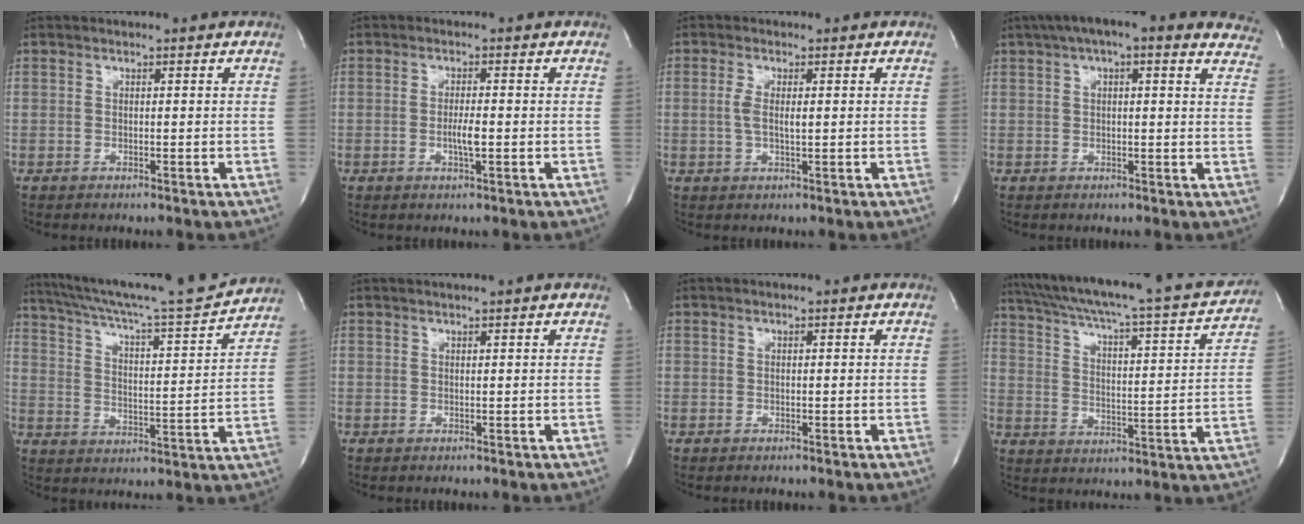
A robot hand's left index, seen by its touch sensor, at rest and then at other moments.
{"total": 2.3, "force": [-0.7, 0.1, 2.1], "torque": [-0.047, -0.010, -0.010]}
{"total": 2.4, "force": [0.0, 0.6, 2.3], "torque": [-0.053, -0.007, 0.004]}
{"total": 17.5, "force": [13.8, 4.5, 9.9], "torque": [-0.141, 0.044, 0.159]}
{"total": 18.3, "force": [17.0, -0.7, 6.9], "torque": [-0.127, -0.034, 0.252]}
{"total": 1.1, "force": [0.9, -0.4, 0.4], "torque": [-0.013, 0.000, 0.023]}
{"total": 0.0}
{"total": 25.2, "force": [22.1, 2.8, 11.6], "torque": [-0.191, -0.033, 0.294]}